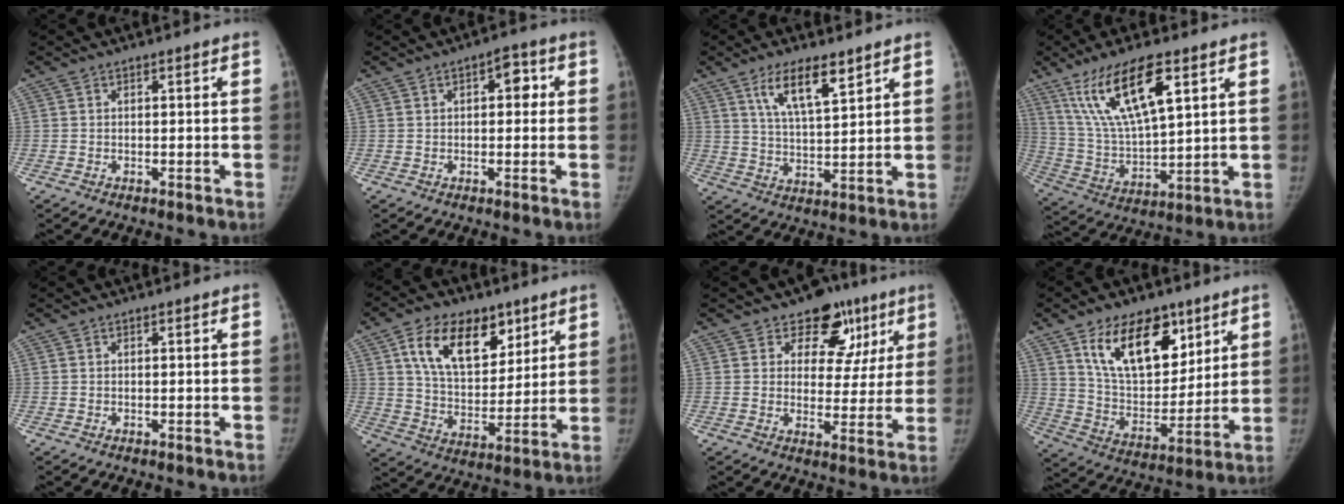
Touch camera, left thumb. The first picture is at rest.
{"total": 4.1, "force": [0.9, 2.4, 3.3], "torque": [-0.024, 0.007, 0.005]}
{"total": 9.7, "force": [5.9, 3.0, 7.1], "torque": [-0.114, -0.032, 0.114]}
{"total": 16.8, "force": [8.7, 5.1, 13.4], "torque": [-0.246, -0.029, 0.174]}
{"total": 0.0}
{"total": 16.7, "force": [8.4, 10.1, 10.4], "torque": [-0.131, -0.036, 0.153]}
{"total": 11.7, "force": [6.8, 8.4, 4.6], "torque": [0.007, -0.018, 0.084]}
{"total": 18.6, "force": [10.1, 10.6, 11.5], "torque": [-0.134, -0.053, 0.186]}